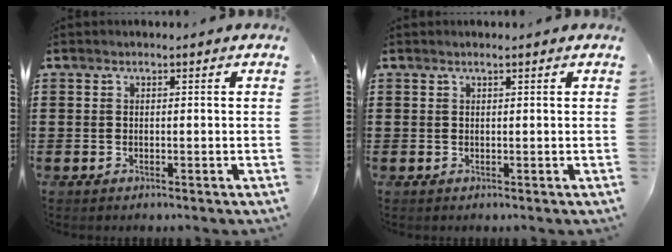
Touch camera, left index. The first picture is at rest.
{"total": 0.7, "force": [0.4, -0.1, 0.5], "torque": [-0.009, -0.001, 0.009]}